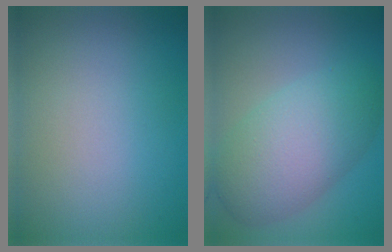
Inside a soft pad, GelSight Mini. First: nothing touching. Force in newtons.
{"total": 7.1, "press": 7.1, "slide": 0.2}